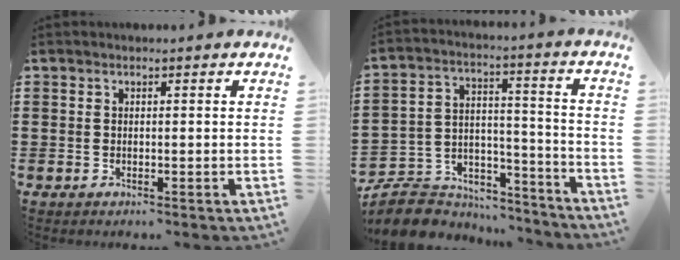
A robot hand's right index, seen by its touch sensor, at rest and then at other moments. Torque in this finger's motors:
{"motor_torque": [-1.14, 1.00, -1.05, -0.12]}